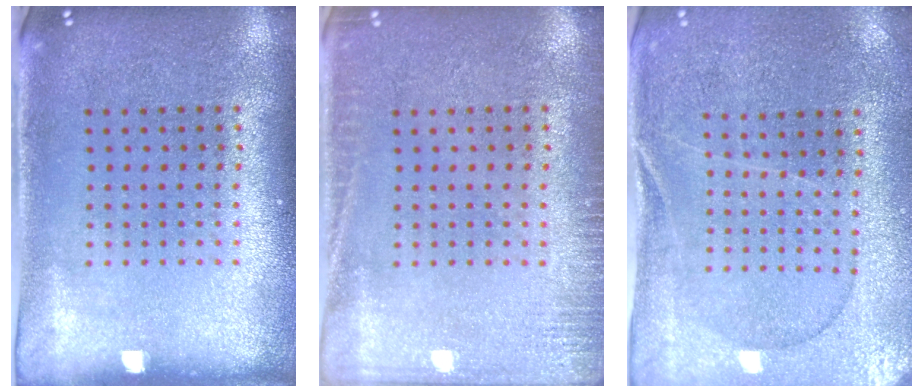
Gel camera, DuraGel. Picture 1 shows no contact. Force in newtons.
{"total": 2.0, "press": 2.0, "slide": 0.3}
{"total": 0.6, "press": 0.5, "slide": 0.3}